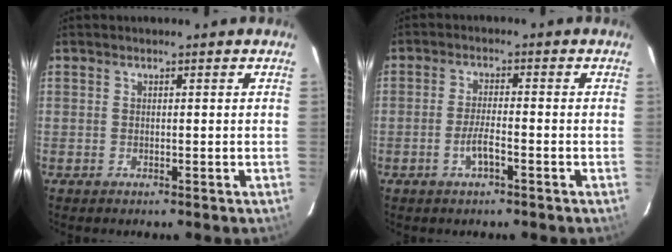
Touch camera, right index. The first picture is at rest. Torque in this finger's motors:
{"motor_torque": [0.03, -0.08, 0.24, 0.06]}